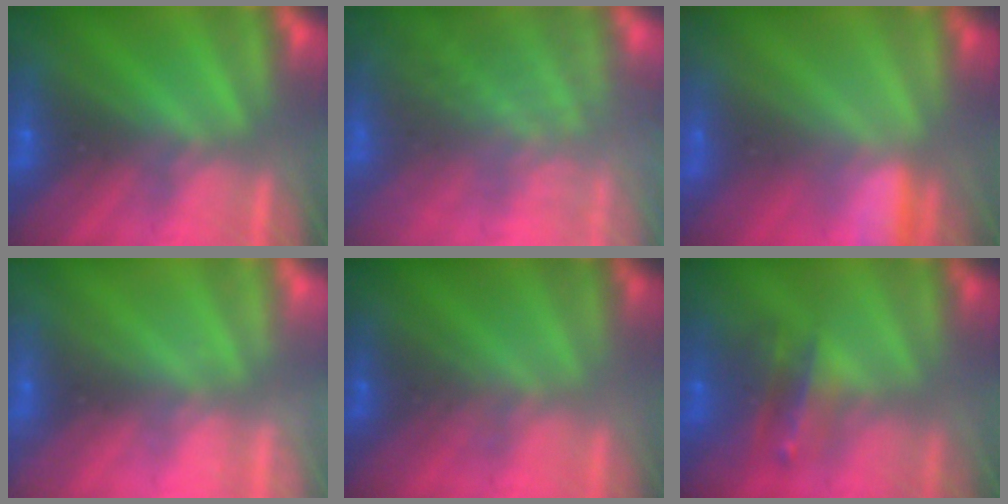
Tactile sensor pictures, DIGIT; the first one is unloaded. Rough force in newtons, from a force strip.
{"total": 7.1}
{"total": 2.8}
{"total": 2.2}
{"total": 1.7}
{"total": 2.7}